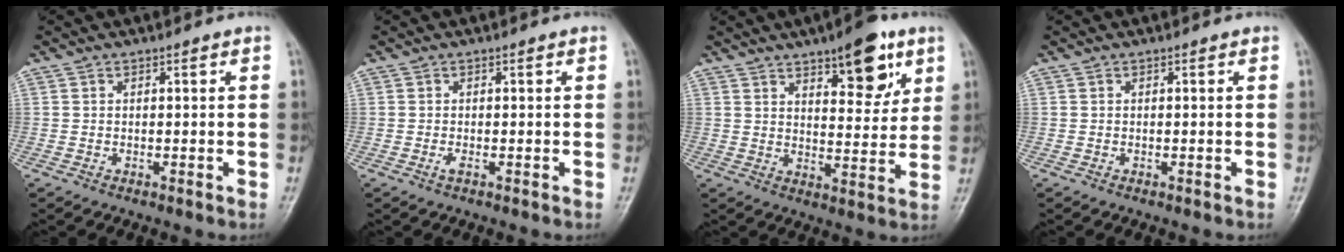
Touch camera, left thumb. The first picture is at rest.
{"total": 1.0, "force": [-0.2, 0.2, 0.9], "torque": [-0.016, 0.001, -0.002]}
{"total": 12.6, "force": [7.1, 4.8, 9.2], "torque": [-0.095, -0.037, 0.102]}
{"total": 0.0}